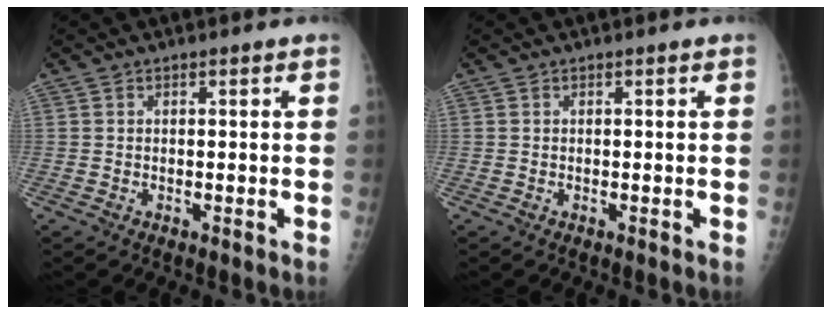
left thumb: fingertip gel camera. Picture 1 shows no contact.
{"total": 0.0}